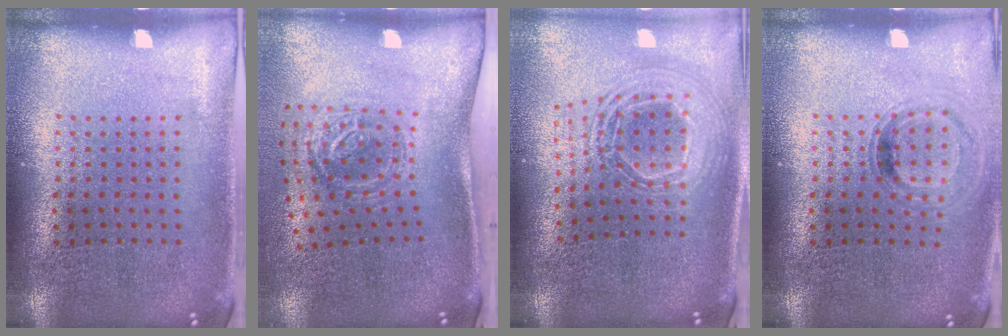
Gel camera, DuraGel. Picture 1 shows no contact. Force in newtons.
{"total": 1.7, "press": 1.2, "slide": 1.3}
{"total": 2.3, "press": 1.7, "slide": 1.6}
{"total": 0.9, "press": 0.9, "slide": 0.2}